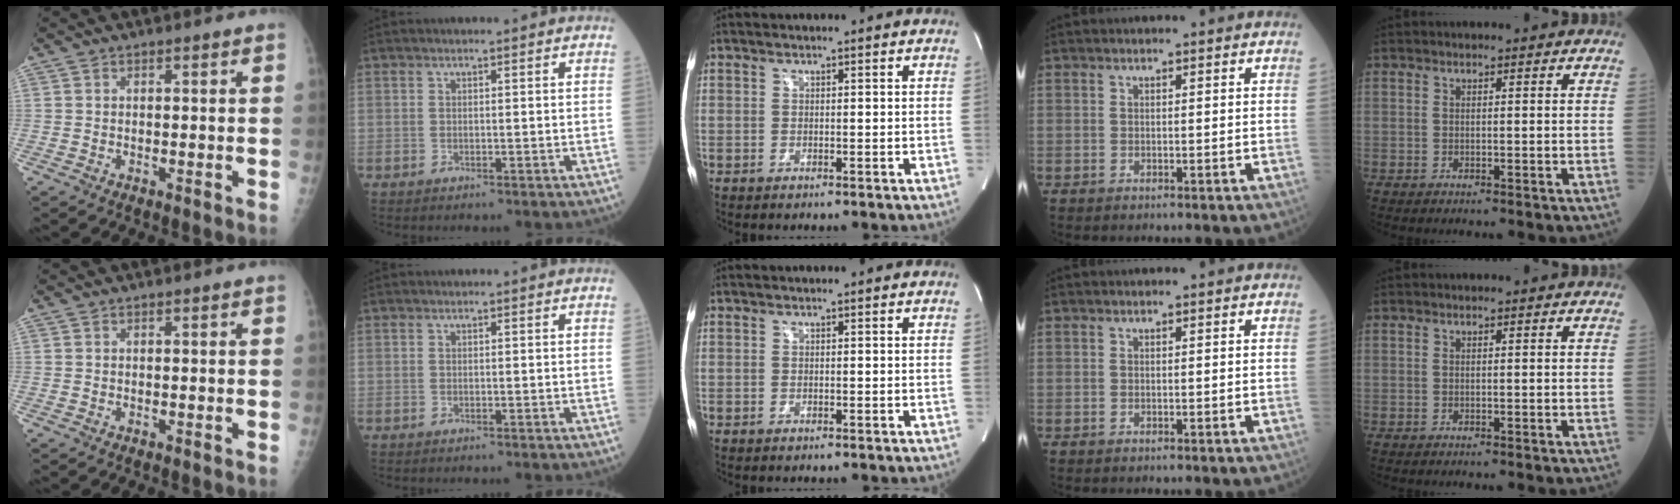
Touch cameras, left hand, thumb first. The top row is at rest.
{}